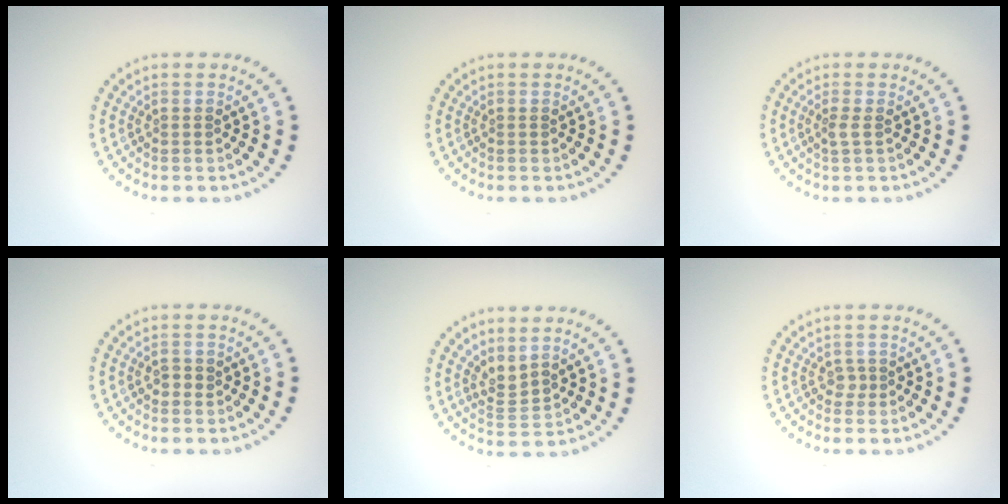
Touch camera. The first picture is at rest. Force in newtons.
{"total": 0.0}
{"total": 0.9, "press": 0.7, "slide": 0.7}
{"total": 1.0, "press": 1.0, "slide": 0.3}
{"total": 2.2, "press": 1.5, "slide": 1.6}
{"total": 0.8, "press": 0.6, "slide": 0.5}